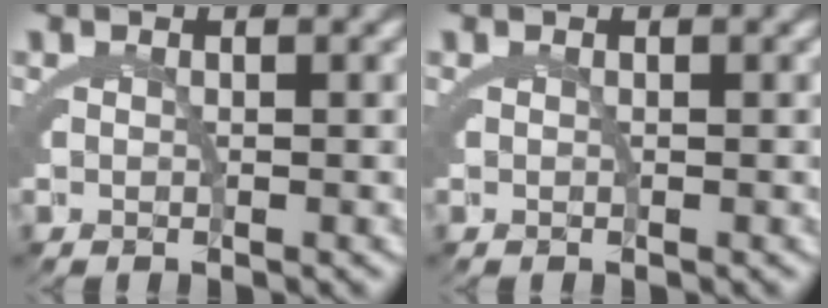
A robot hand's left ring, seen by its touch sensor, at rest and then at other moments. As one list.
[{"total": 0.0}]